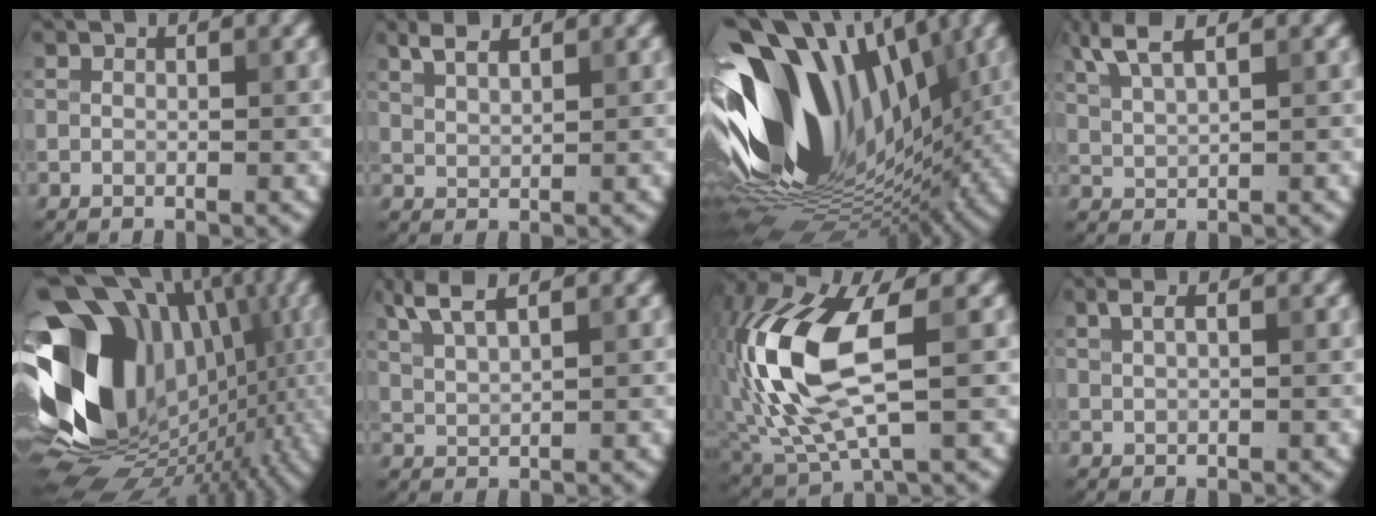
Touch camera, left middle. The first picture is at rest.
{"total": 2.1, "force": [1.7, 0.6, 1.1], "torque": [-0.021, 0.004, 0.036]}
{"total": 16.6, "force": [0.8, 10.1, 13.1], "torque": [-0.252, 0.002, 0.004]}
{"total": 3.5, "force": [2.5, 0.9, 2.4], "torque": [-0.054, 0.011, 0.053]}
{"total": 17.1, "force": [1.5, 13.2, 10.7], "torque": [-0.176, 0.010, 0.036]}
{"total": 3.3, "force": [2.4, 0.7, 2.1], "torque": [-0.048, 0.010, 0.052]}
{"total": 11.1, "force": [0.8, 4.9, 9.9], "torque": [-0.229, 0.003, 0.014]}
{"total": 1.1, "force": [0.6, 0.4, 0.8], "torque": [-0.018, 0.002, 0.013]}